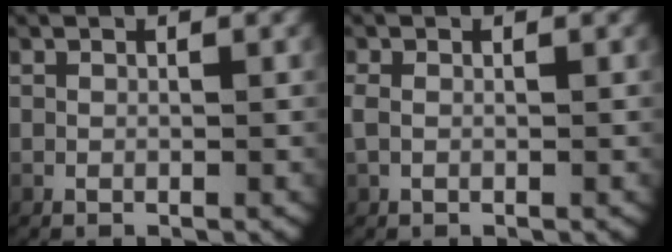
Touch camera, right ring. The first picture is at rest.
{"total": 1.0, "force": [0.0, 0.7, 0.8], "torque": [-0.030, -0.002, 0.004]}